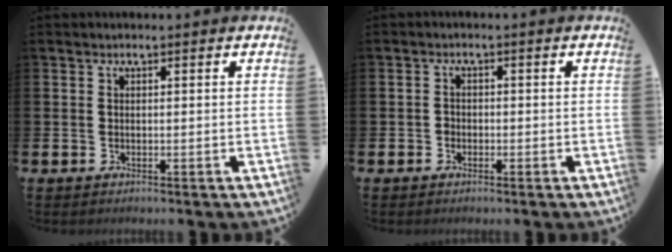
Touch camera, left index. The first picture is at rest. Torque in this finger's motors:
{"motor_torque": [-0.05, 0.06, -0.01, 0.00]}